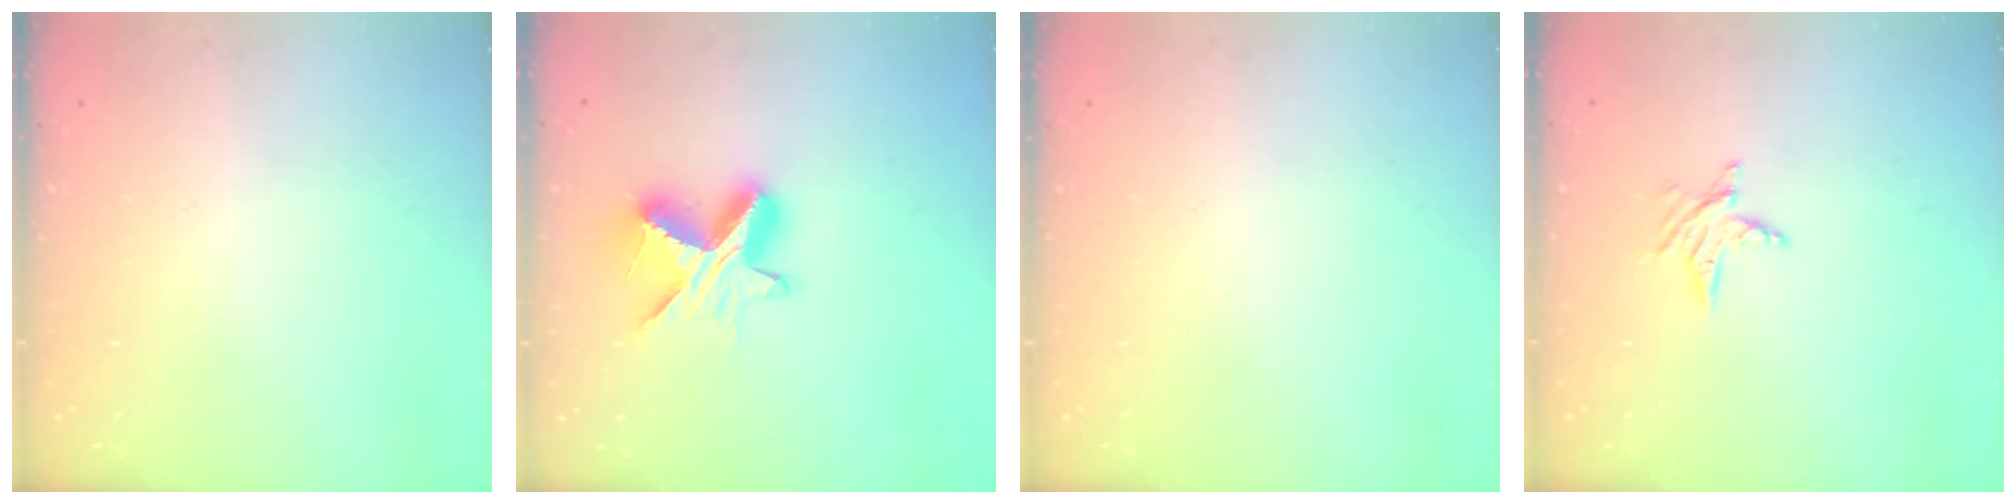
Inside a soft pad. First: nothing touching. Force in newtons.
{"total": 9.9, "press": 9.9, "slide": 0.7}
{"total": 0.0}
{"total": 5.6, "press": 5.6, "slide": 0.5}